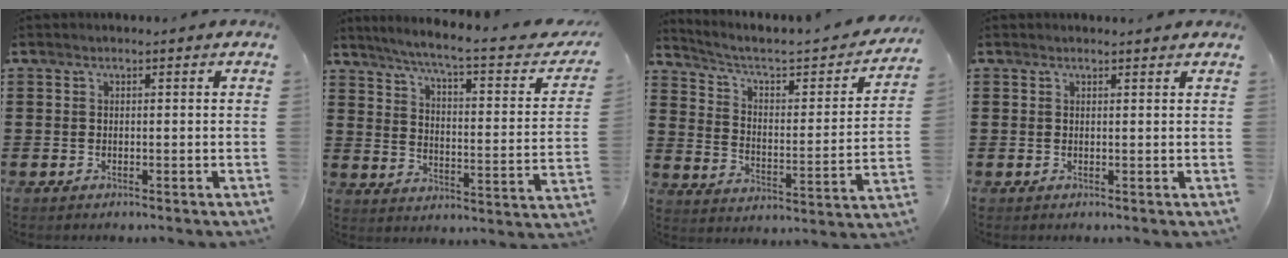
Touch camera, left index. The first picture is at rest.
{"total": 6.0, "force": [4.5, -0.1, 3.9], "torque": [-0.087, -0.038, 0.067]}
{"total": 4.0, "force": [2.9, 1.2, 2.5], "torque": [-0.069, -0.029, 0.038]}
{"total": 0.7, "force": [0.7, 0.0, 0.2], "torque": [-0.006, -0.001, 0.014]}